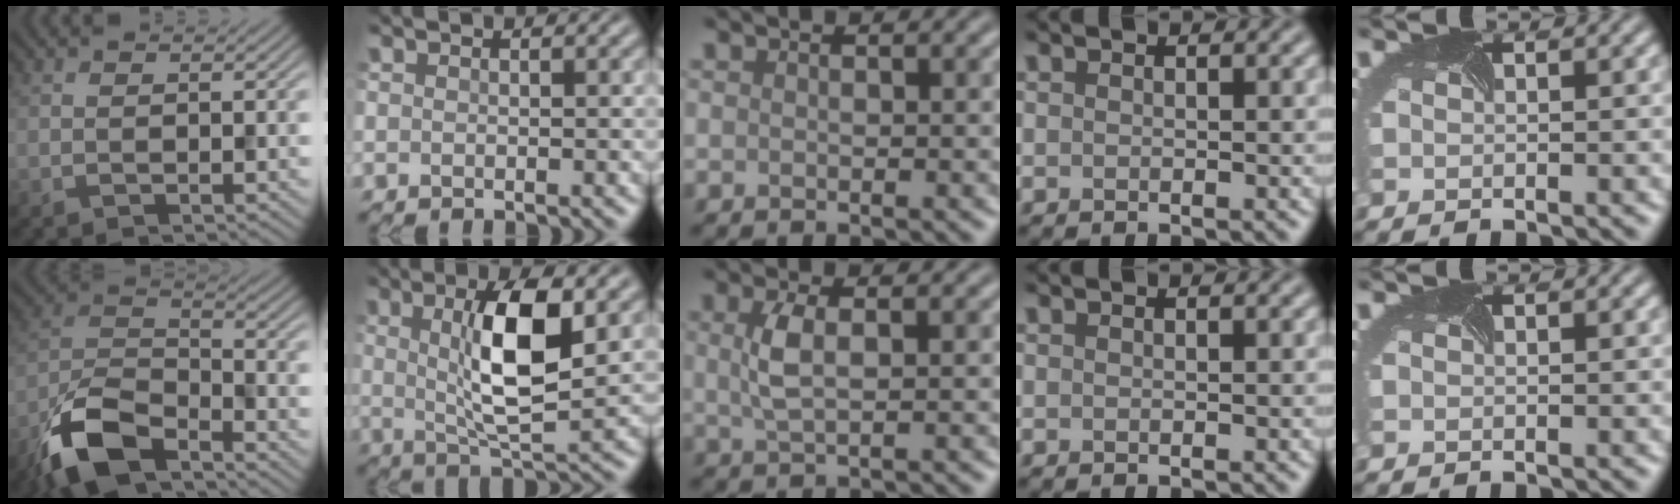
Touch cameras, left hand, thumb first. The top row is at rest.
{"thumb": {"total": 10.9, "force": [-7.5, 4.3, 6.7], "torque": [-0.133, -0.008, -0.164]}, "index": {"total": 7.1, "force": [1.4, 1.7, 6.8], "torque": [-0.123, 0.001, 0.026]}, "middle": {"total": 2.6, "force": [0.5, 1.1, 2.4], "torque": [-0.057, 0.001, 0.011]}}